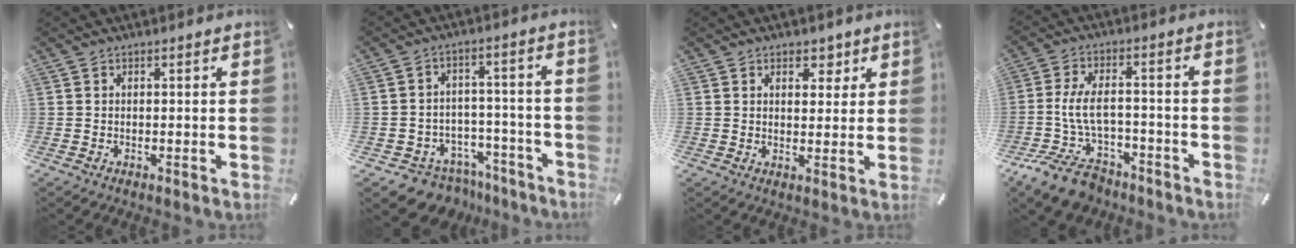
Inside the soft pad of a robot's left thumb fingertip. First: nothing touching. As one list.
[{"total": 7.3, "force": [-4.8, 5.4, 1.2], "torque": [-0.015, 0.031, -0.080]}, {"total": 4.4, "force": [2.1, 3.3, 1.9], "torque": [-0.006, -0.007, 0.029]}, {"total": 12.6, "force": [-4.8, 7.4, 9.0], "torque": [-0.184, 0.027, -0.082]}]